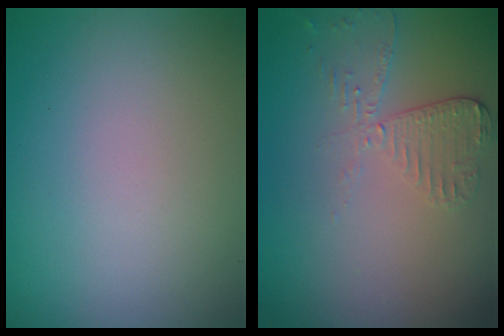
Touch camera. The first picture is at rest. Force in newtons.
{"total": 2.7, "press": 2.4, "slide": 1.2}